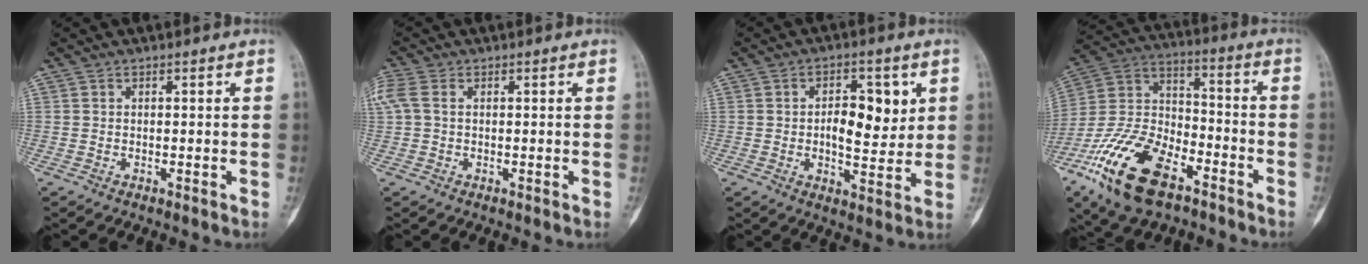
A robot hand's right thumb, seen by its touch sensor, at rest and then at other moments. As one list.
[{"total": 4.7, "force": [0.9, 3.0, 3.5], "torque": [-0.113, 0.020, 0.020]}, {"total": 9.5, "force": [1.9, 5.0, 7.8], "torque": [-0.080, -0.010, 0.032]}, {"total": 20.7, "force": [-11.9, 9.9, 13.7], "torque": [-0.269, 0.055, -0.222]}]